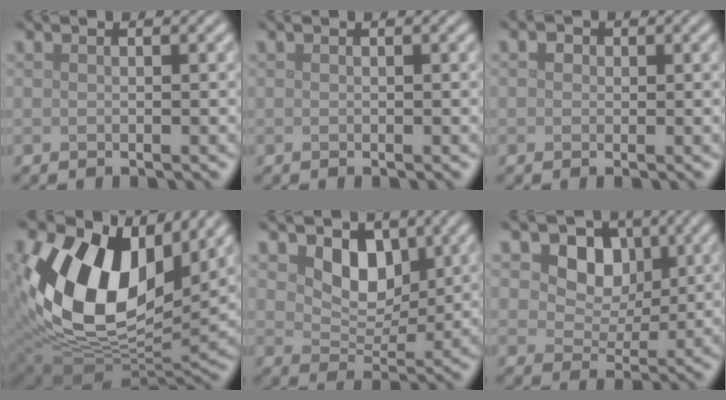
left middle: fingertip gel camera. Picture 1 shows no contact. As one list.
[{"total": 0.0}, {"total": 1.0, "force": [0.3, 0.9, 0.4], "torque": [-0.005, 0.000, -0.001]}, {"total": 15.9, "force": [4.7, 9.8, 11.6], "torque": [-0.227, 0.009, 0.083]}, {"total": 4.4, "force": [2.1, 2.9, 2.5], "torque": [-0.051, -0.009, 0.030]}, {"total": 6.1, "force": [2.7, 4.4, 3.2], "torque": [-0.070, -0.012, 0.048]}]